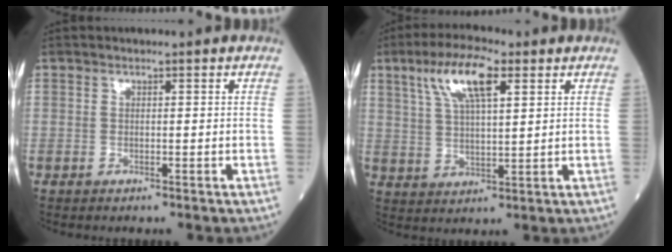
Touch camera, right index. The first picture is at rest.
{"total": 9.7, "force": [4.8, 2.4, 8.1], "torque": [-0.161, 0.017, 0.091]}